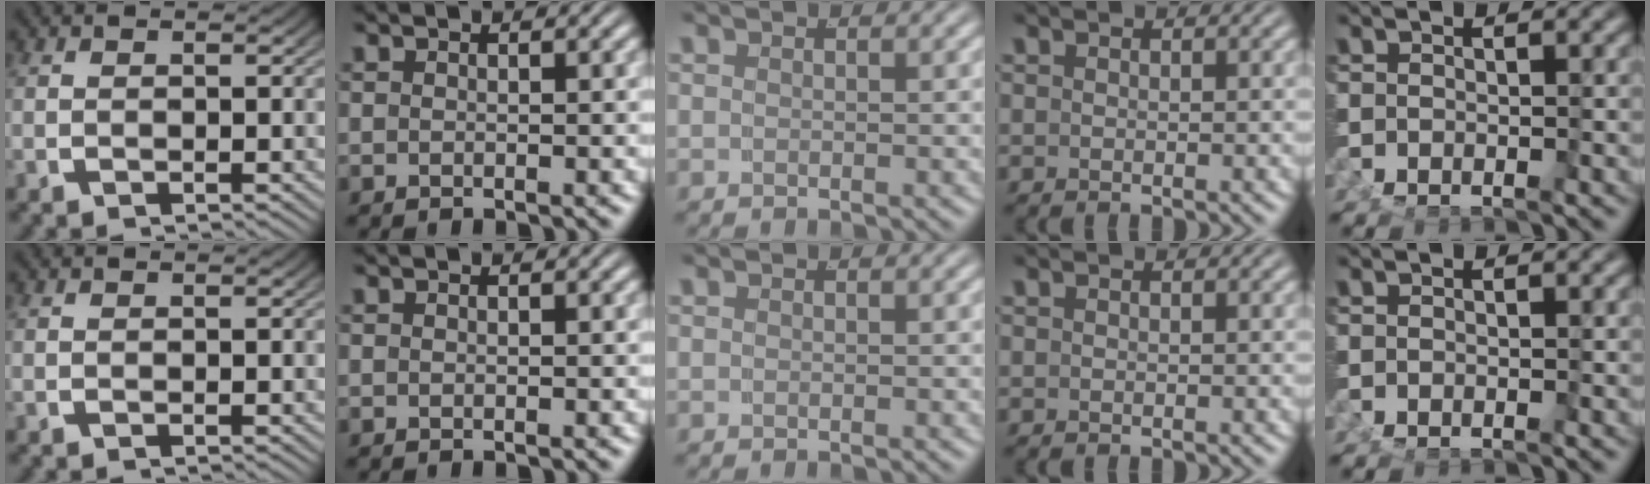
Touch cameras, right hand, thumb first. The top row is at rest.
{}